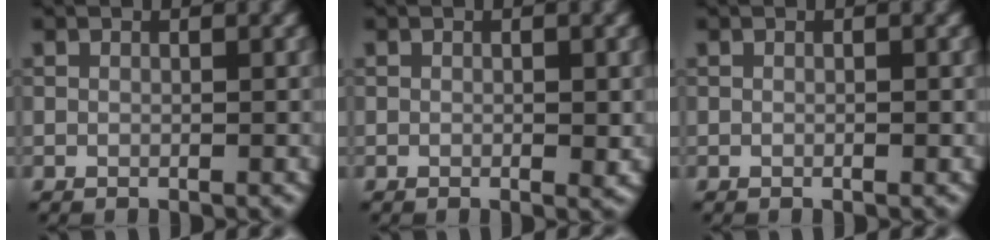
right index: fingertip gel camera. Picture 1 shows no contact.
{"total": 1.0, "force": [-0.1, 0.3, 0.9], "torque": [-0.014, -0.001, 0.000]}
{"total": 0.0}